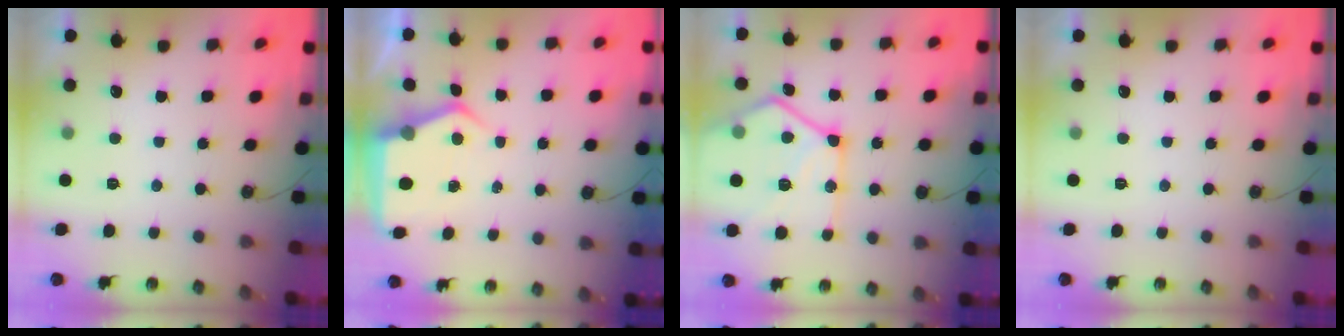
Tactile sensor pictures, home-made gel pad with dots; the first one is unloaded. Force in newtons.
{"total": 6.0, "press": 5.9, "slide": 0.7}
{"total": 21.5, "press": 21.3, "slide": 2.4}
{"total": 0.0}